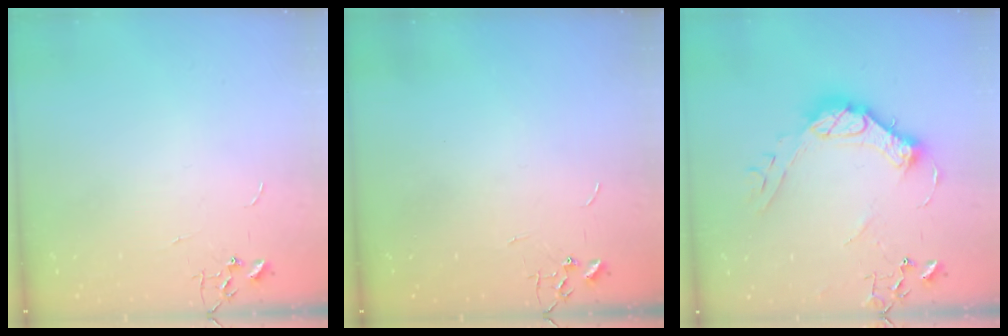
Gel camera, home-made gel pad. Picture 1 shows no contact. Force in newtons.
{"total": 0.0}
{"total": 16.6, "press": 16.5, "slide": 1.9}